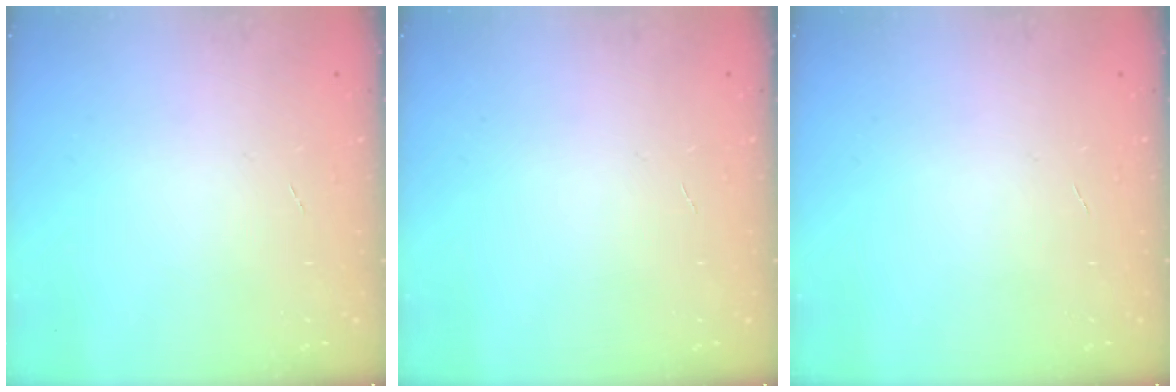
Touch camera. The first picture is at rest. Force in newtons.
{"total": 0.0}
{"total": 0.0}